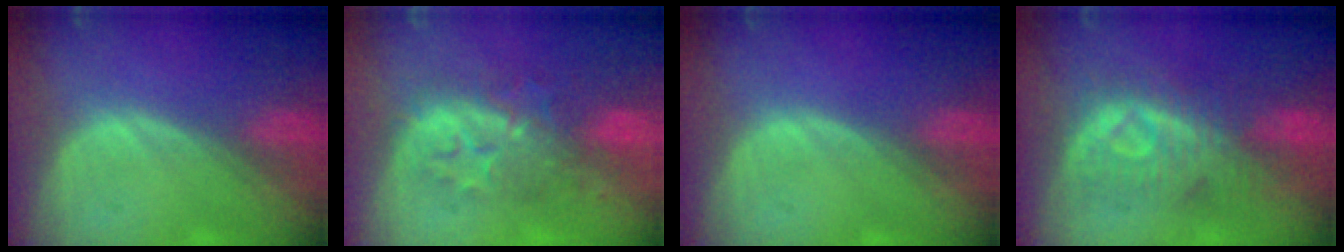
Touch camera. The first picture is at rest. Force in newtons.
{"total": 8.4, "press": 8.3, "slide": 1.3}
{"total": 0.0}
{"total": 8.5, "press": 8.4, "slide": 0.9}